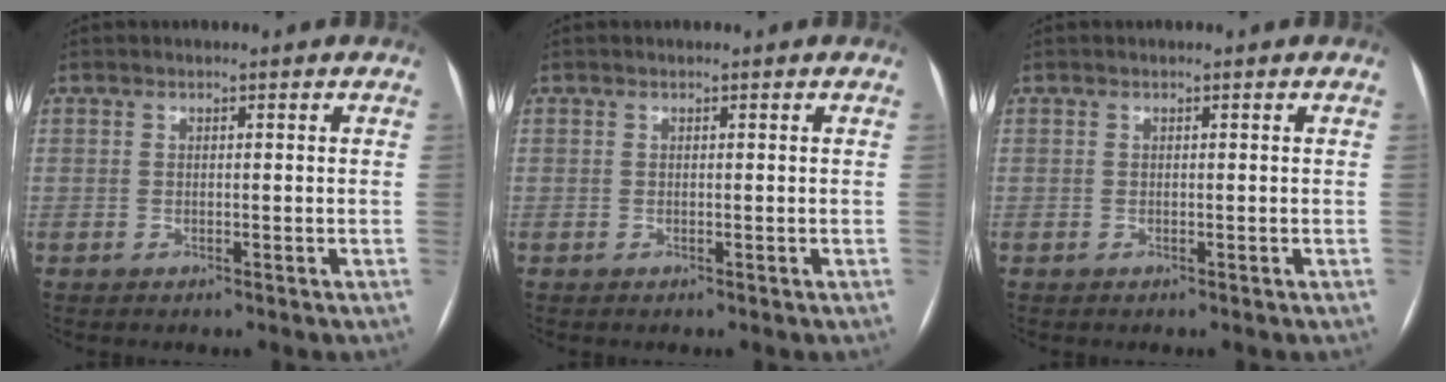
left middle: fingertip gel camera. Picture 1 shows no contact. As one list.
[{"total": 0.0}, {"total": 0.0}]